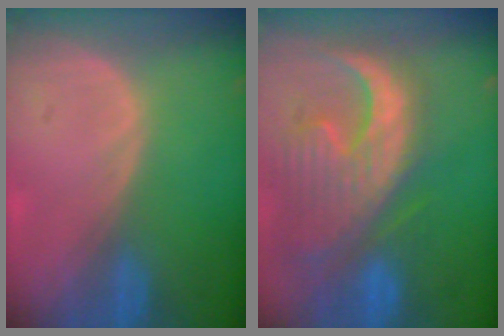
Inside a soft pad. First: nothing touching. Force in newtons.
{"total": 13.4, "press": 11.4, "slide": 7.0}